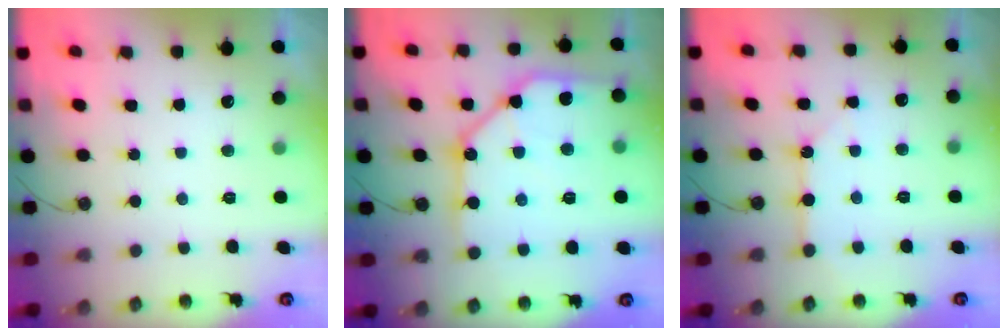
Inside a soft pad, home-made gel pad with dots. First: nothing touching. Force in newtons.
{"total": 18.2, "press": 18.1, "slide": 1.9}
{"total": 4.5, "press": 4.5, "slide": 0.4}